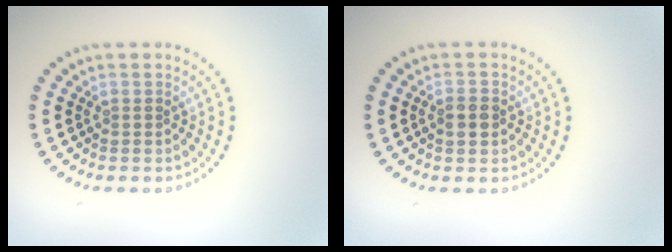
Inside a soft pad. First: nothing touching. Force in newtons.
{"total": 1.8, "press": 1.7, "slide": 0.3}